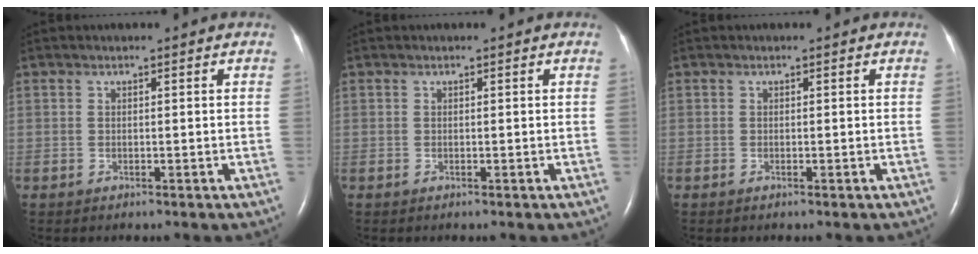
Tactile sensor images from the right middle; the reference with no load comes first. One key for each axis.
{"total": 0.0}
{"total": 0.0}